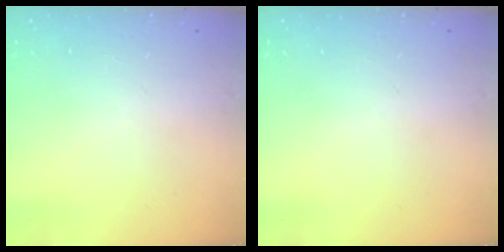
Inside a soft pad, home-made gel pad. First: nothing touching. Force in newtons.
{"total": 0.0}